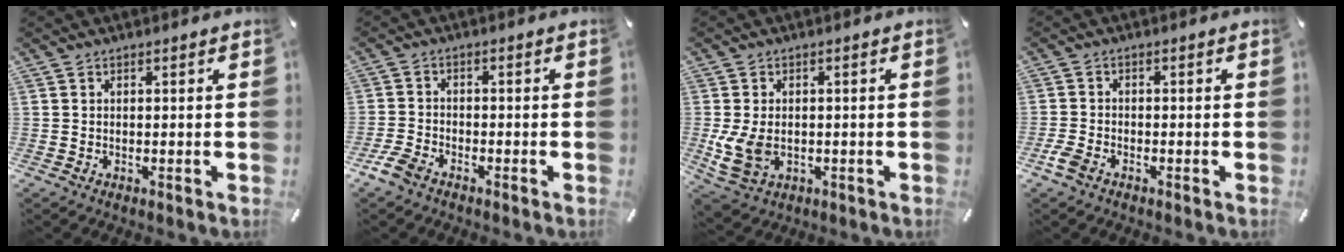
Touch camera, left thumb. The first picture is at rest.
{"total": 4.2, "force": [-3.1, 2.1, 1.8], "torque": [-0.055, 0.008, -0.064]}
{"total": 7.7, "force": [-0.8, 5.8, 5.1], "torque": [-0.118, -0.003, -0.011]}
{"total": 3.0, "force": [-2.0, 1.6, 1.6], "torque": [-0.054, -0.003, -0.043]}